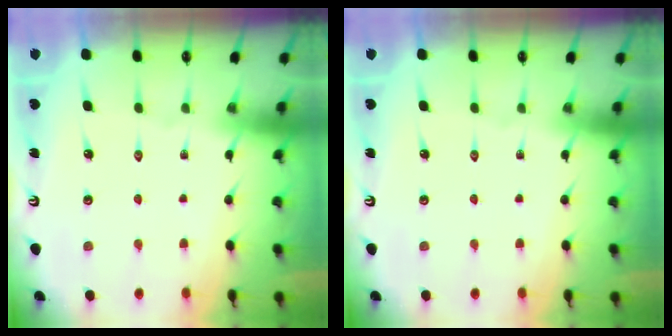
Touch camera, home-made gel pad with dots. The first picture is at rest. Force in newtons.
{"total": 0.0}